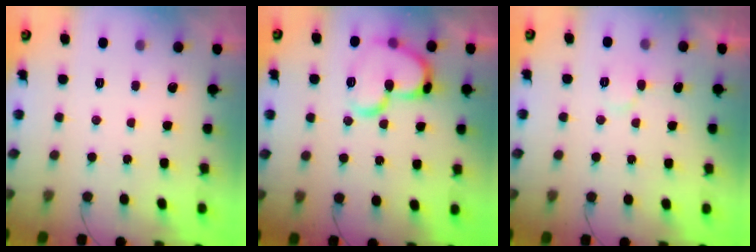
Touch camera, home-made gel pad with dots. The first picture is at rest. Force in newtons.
{"total": 16.7, "press": 16.6, "slide": 1.4}
{"total": 4.9, "press": 4.9, "slide": 0.5}